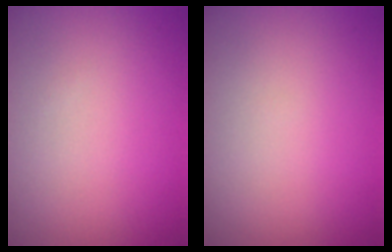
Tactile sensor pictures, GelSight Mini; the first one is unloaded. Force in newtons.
{"total": 0.0}